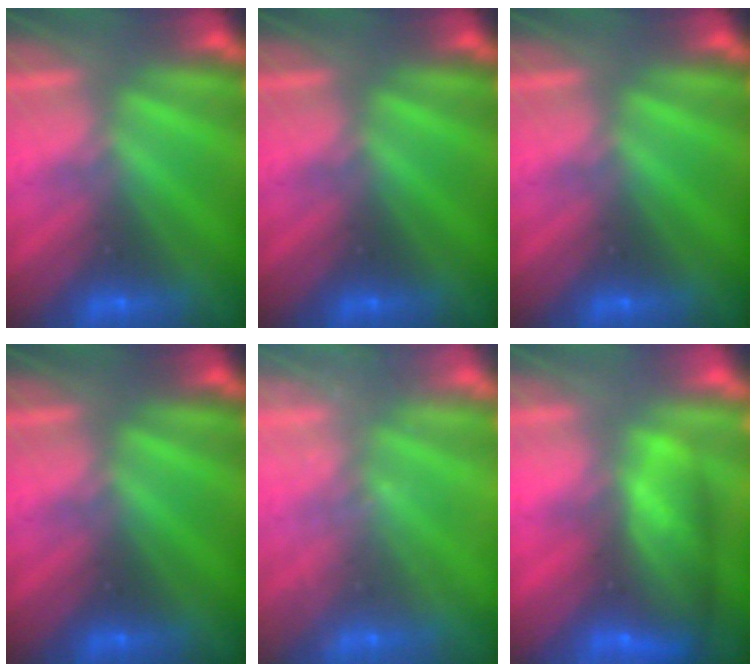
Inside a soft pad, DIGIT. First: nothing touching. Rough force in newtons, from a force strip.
{"total": 0.0}
{"total": 0.0}
{"total": 0.0}
{"total": 2.4}
{"total": 8.9}